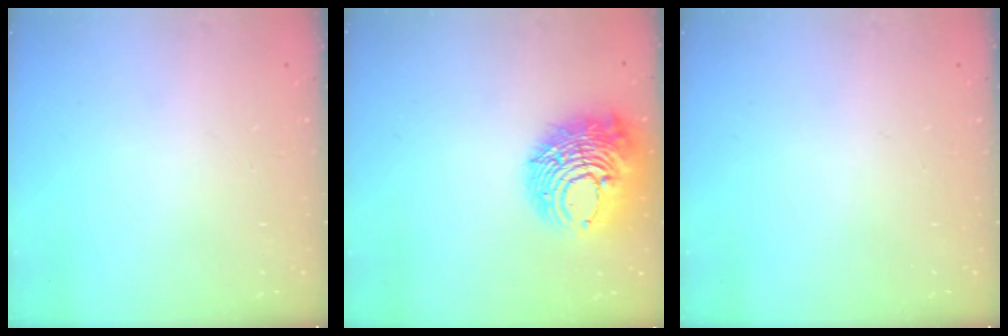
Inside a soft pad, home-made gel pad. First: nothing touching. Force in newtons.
{"total": 14.9, "press": 14.9, "slide": 1.5}
{"total": 0.0}